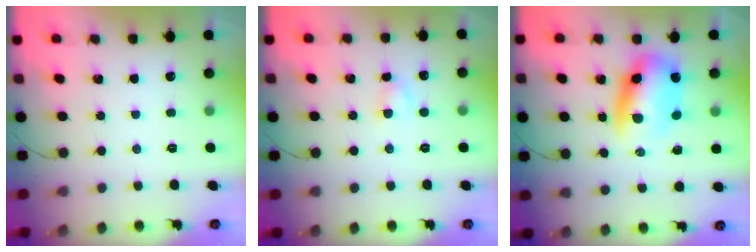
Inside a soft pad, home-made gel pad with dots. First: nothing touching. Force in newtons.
{"total": 3.5, "press": 3.1, "slide": 1.4}
{"total": 9.0, "press": 8.7, "slide": 2.5}